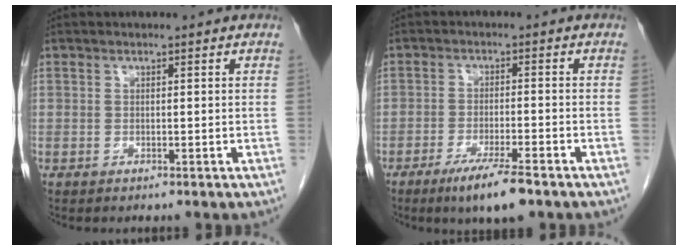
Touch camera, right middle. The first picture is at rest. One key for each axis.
{"total": 6.8, "fx": -4.6, "fy": 0.4, "fz": 5.1, "tx": -0.094, "ty": -0.016, "tz": -0.077}